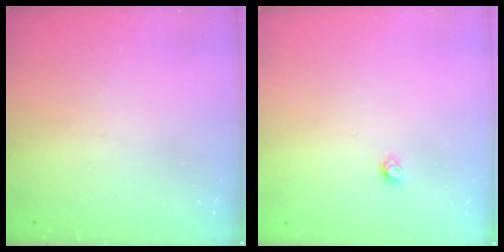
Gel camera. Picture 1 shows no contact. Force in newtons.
{"total": 3.2, "press": 3.2, "slide": 0.3}